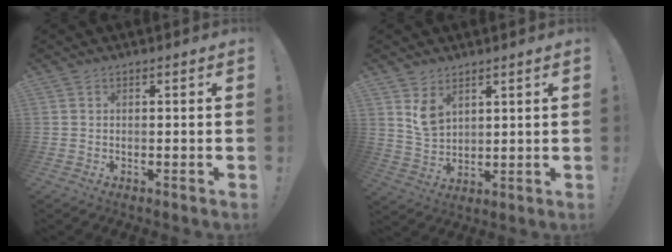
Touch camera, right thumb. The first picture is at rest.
{"total": 6.4, "force": [4.0, 4.2, 2.8], "torque": [-0.038, -0.025, 0.076]}